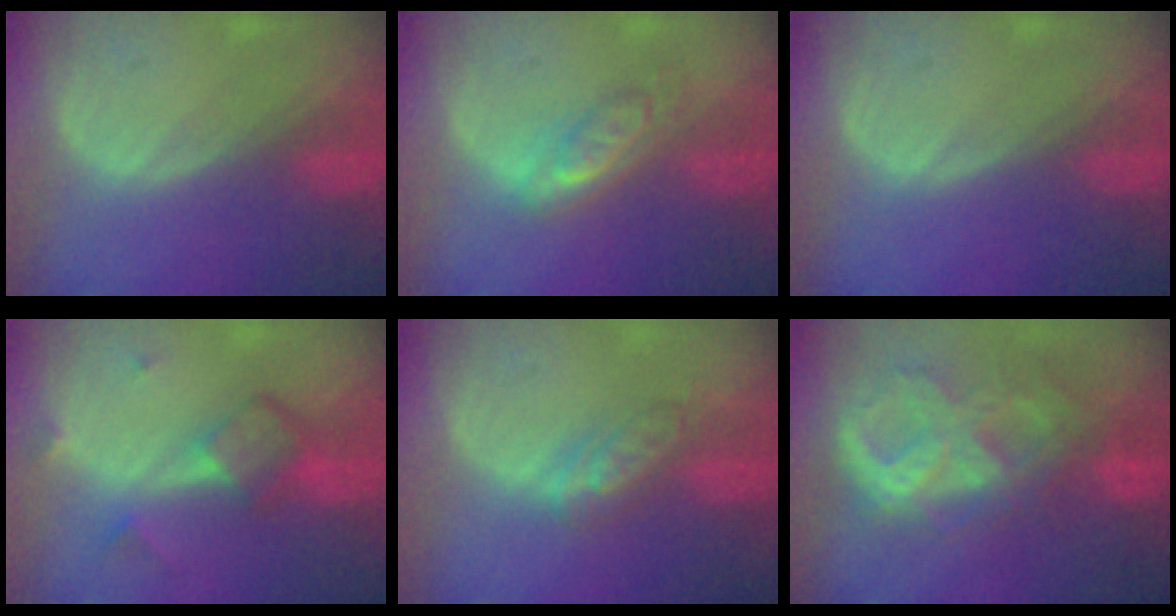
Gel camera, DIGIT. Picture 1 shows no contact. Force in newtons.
{"total": 5.3, "press": 4.6, "slide": 2.7}
{"total": 0.0}
{"total": 5.8, "press": 5.4, "slide": 2.2}
{"total": 4.6, "press": 4.5, "slide": 1.0}
{"total": 10.5, "press": 8.8, "slide": 5.7}